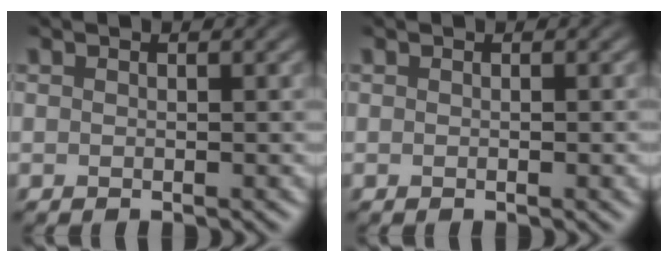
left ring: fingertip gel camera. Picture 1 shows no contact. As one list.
[{"total": 1.1, "force": [-0.1, 0.4, 1.1], "torque": [-0.010, 0.004, -0.005]}]